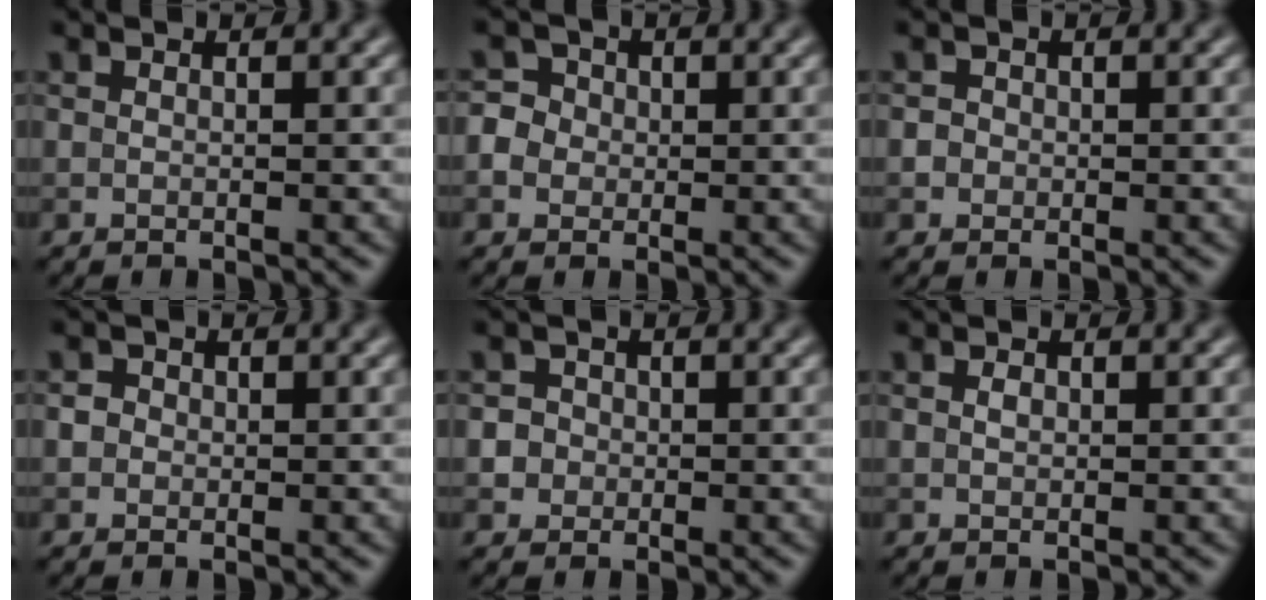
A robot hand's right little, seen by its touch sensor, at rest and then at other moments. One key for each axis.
{"total": 3.8, "fx": 0.2, "fy": 3.5, "fz": 1.4, "tx": -0.004, "ty": 0.027, "tz": -0.015}
{"total": 1.3, "fx": 0.1, "fy": 1.2, "fz": 0.4, "tx": 0.004, "ty": 0.003, "tz": -0.003}
{"total": 2.1, "fx": 0.5, "fy": 1.8, "fz": 0.8, "tx": 0.003, "ty": 0.012, "tz": -0.004}
{"total": 3.1, "fx": 0.3, "fy": 2.9, "fz": 1.1, "tx": 0.001, "ty": 0.021, "tz": -0.009}
{"total": 0.7, "fx": 0.1, "fy": 0.5, "fz": 0.4, "tx": -0.009, "ty": 0.001, "tz": 0.002}